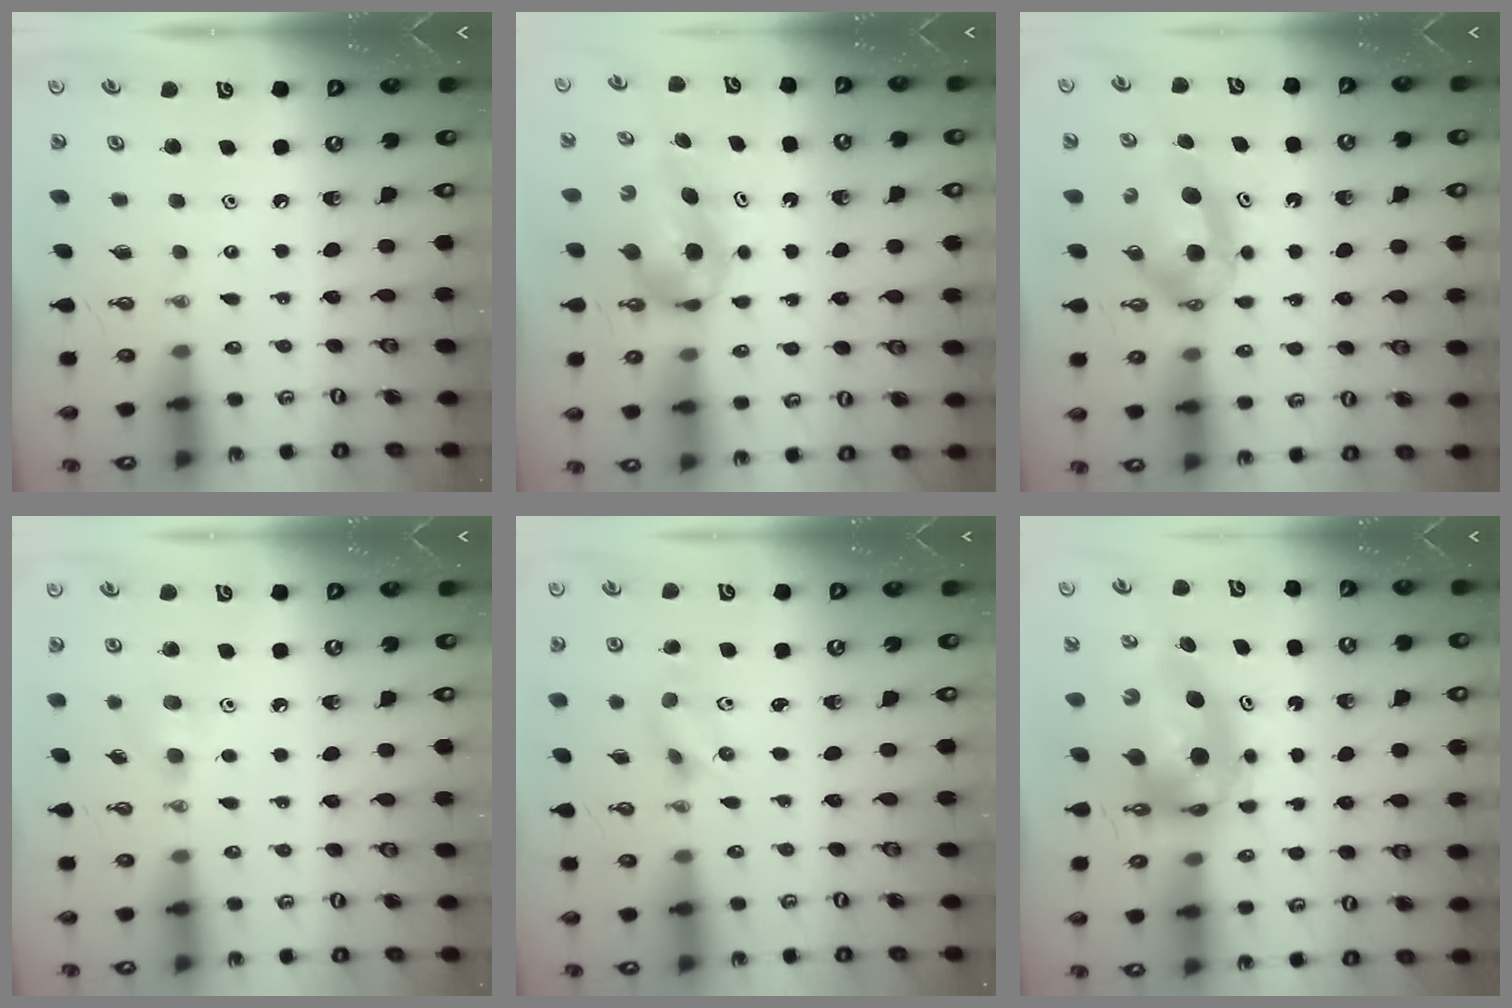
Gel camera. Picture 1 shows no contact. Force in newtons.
{"total": 5.5, "press": 5.2, "slide": 1.8}
{"total": 6.6, "press": 5.7, "slide": 3.4}
{"total": 5.0, "press": 4.8, "slide": 1.4}
{"total": 2.6, "press": 2.4, "slide": 1.0}
{"total": 8.9, "press": 8.9, "slide": 1.0}